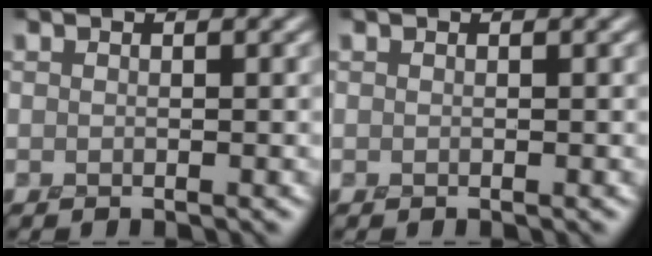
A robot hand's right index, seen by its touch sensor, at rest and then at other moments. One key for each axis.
{"total": 0.0}